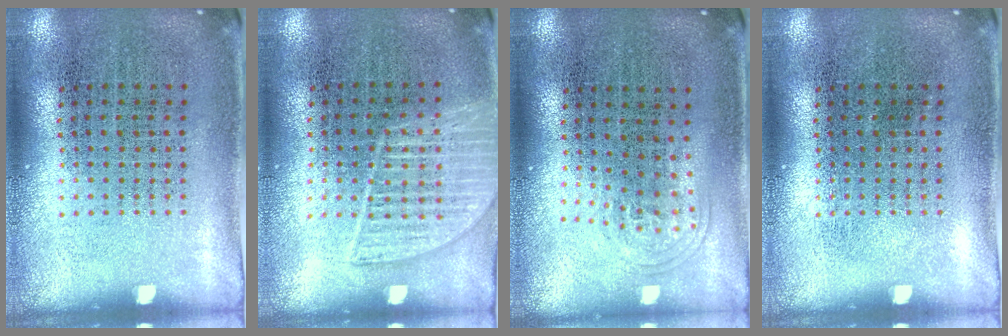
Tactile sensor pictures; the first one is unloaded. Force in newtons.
{"total": 1.4, "press": 1.3, "slide": 0.6}
{"total": 1.1, "press": 0.7, "slide": 0.7}
{"total": 0.0}